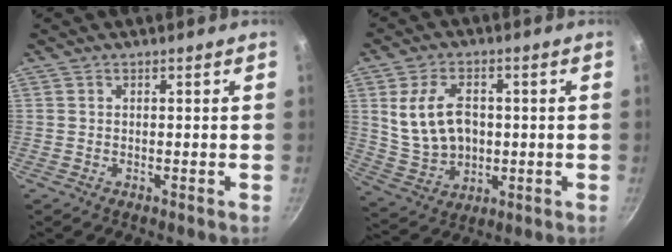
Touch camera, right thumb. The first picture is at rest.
{"total": 11.9, "force": [1.7, 8.2, 8.4], "torque": [-0.139, -0.003, 0.045]}